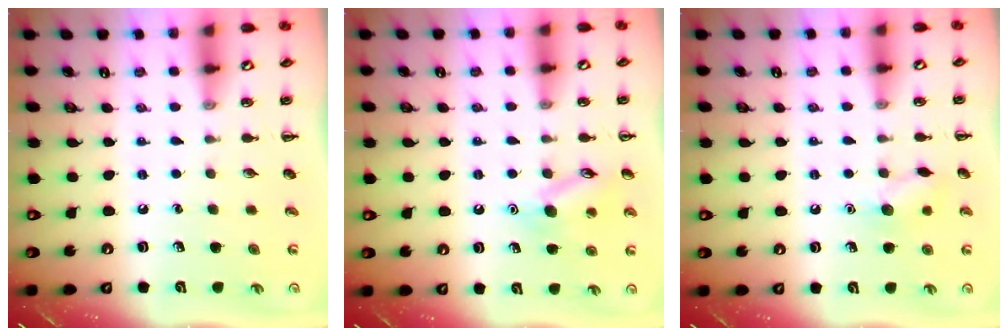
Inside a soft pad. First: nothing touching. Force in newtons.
{"total": 10.6, "press": 10.6, "slide": 0.9}
{"total": 7.6, "press": 7.6, "slide": 1.0}